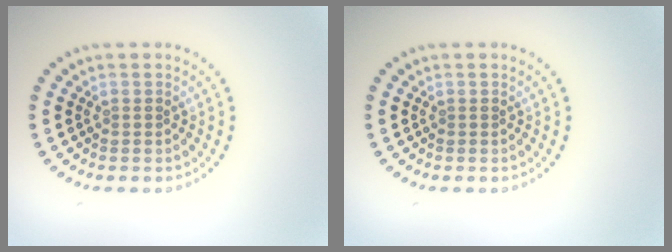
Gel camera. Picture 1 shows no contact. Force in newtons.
{"total": 0.0}